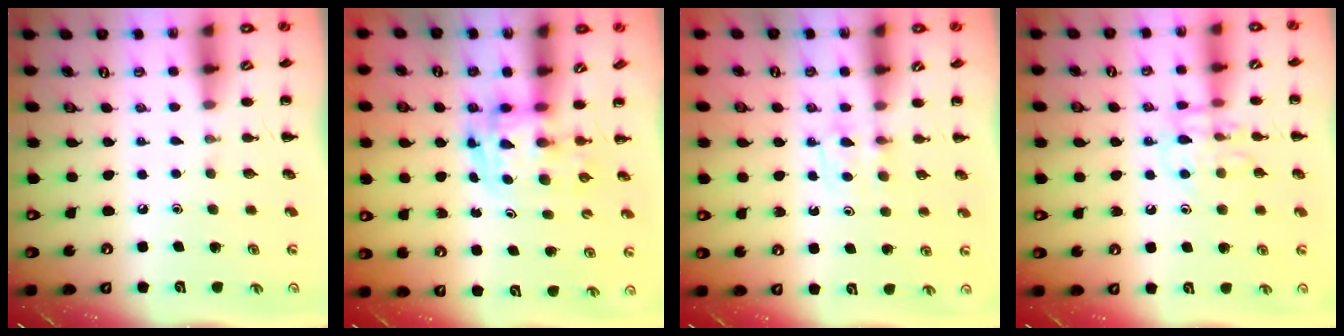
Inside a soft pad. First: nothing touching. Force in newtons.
{"total": 3.4, "press": 3.4, "slide": 0.6}
{"total": 3.8, "press": 3.5, "slide": 1.5}
{"total": 10.1, "press": 10.1, "slide": 0.4}